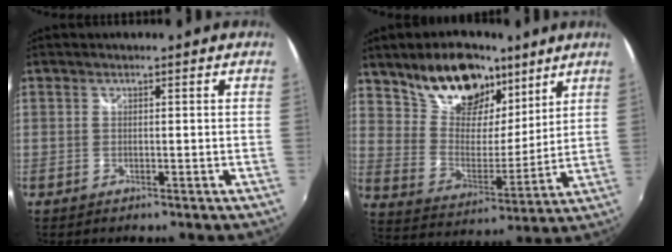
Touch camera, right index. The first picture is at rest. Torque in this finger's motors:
{"motor_torque": [0.38, 0.38, 0.21, 0.09]}